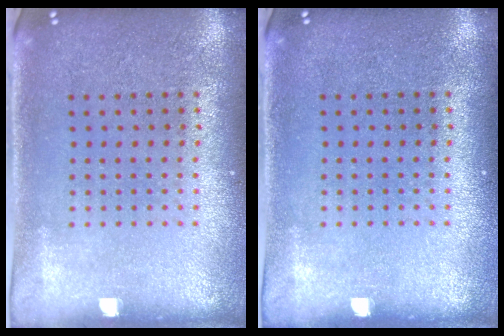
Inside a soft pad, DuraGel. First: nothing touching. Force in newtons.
{"total": 0.0}